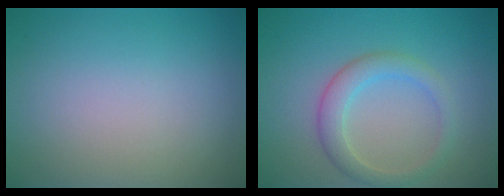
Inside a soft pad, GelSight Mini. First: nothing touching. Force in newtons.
{"total": 3.0, "press": 3.0, "slide": 0.0}